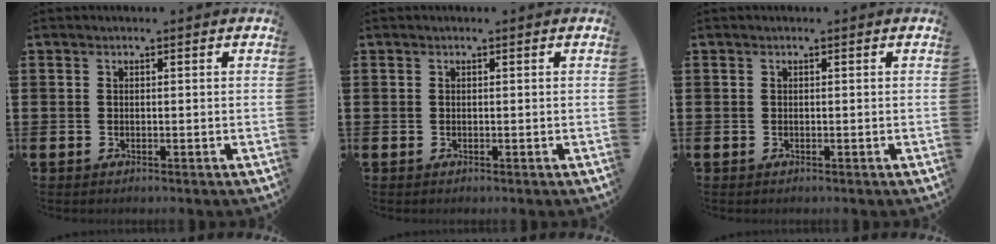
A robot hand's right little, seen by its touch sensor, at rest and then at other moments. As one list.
[{"total": 0.0}, {"total": 0.0}]